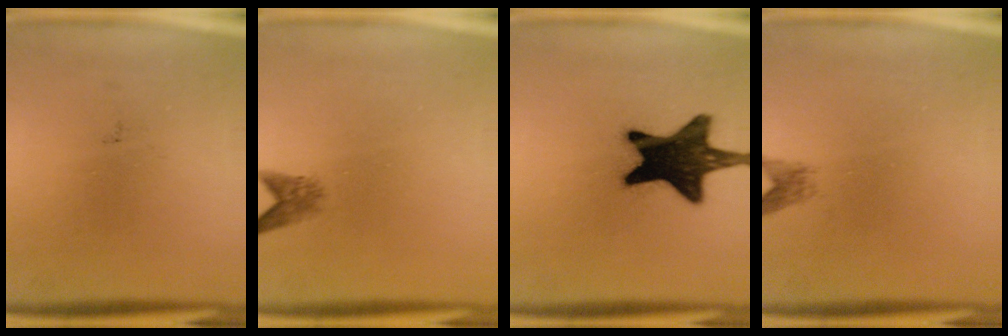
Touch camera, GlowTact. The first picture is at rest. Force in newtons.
{"total": 2.0}
{"total": 18.1}
{"total": 1.5}